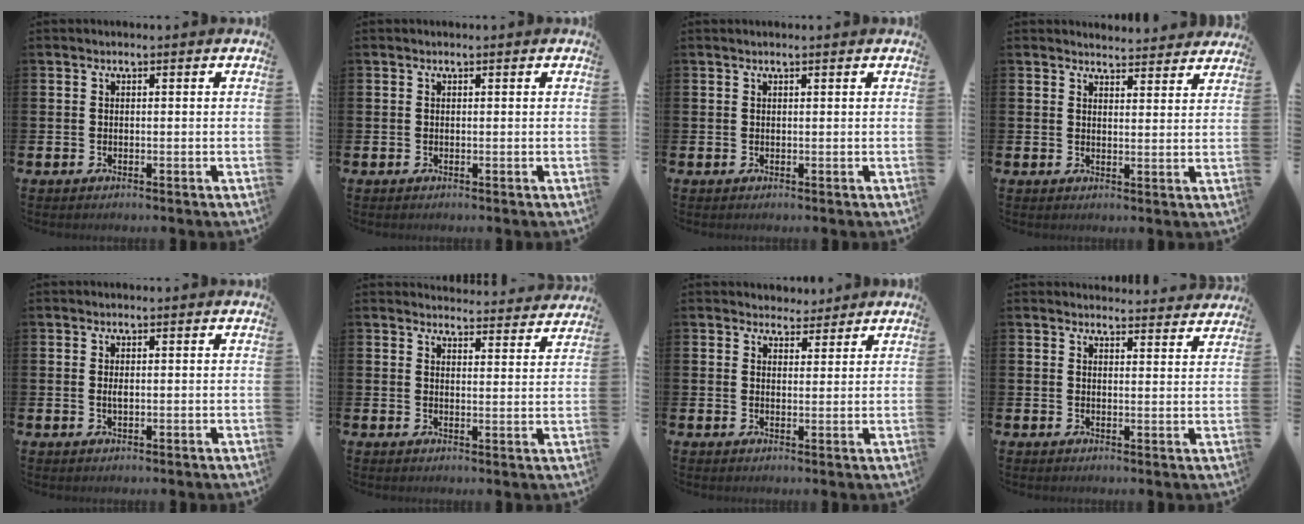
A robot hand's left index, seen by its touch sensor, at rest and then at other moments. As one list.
[{"total": 0.0}, {"total": 0.5, "force": [0.5, 0.0, 0.2], "torque": [-0.002, 0.000, 0.009]}, {"total": 3.9, "force": [3.8, 0.4, -0.2], "torque": [0.006, -0.028, 0.068]}, {"total": 1.0, "force": [0.1, 0.4, 0.9], "torque": [-0.014, 0.002, 0.000]}, {"total": 4.0, "force": [4.0, 0.3, -0.1], "torque": [0.003, -0.032, 0.071]}, {"total": 3.6, "force": [3.4, 1.3, -0.2], "torque": [0.012, -0.021, 0.060]}, {"total": 3.1, "force": [3.1, 0.2, -0.2], "torque": [0.008, -0.024, 0.054]}]